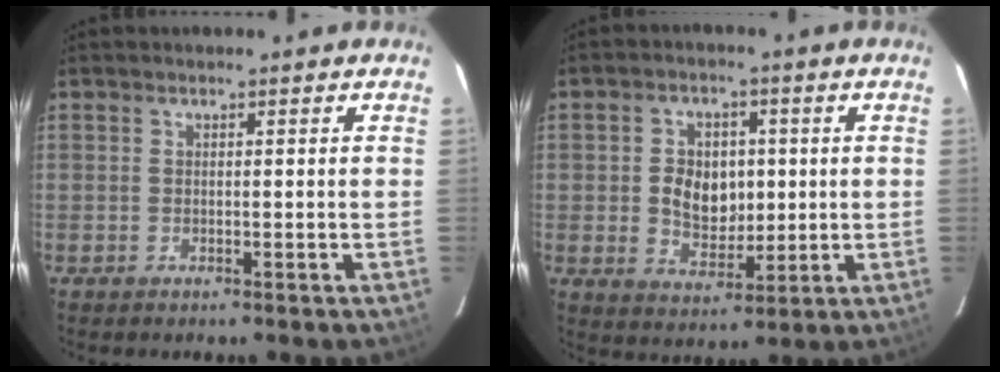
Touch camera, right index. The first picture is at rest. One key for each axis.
{"total": 8.3, "fx": 0.2, "fy": 6.2, "fz": 5.4, "tx": -0.101, "ty": 0.005, "tz": 0.015}